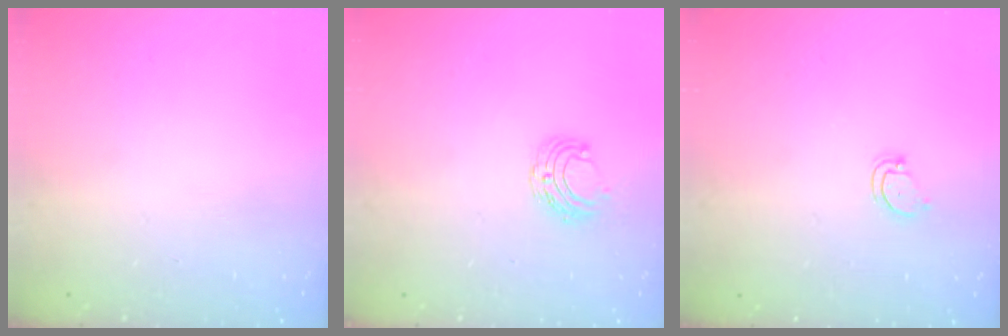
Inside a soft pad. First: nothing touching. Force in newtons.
{"total": 6.5, "press": 6.5, "slide": 0.6}
{"total": 2.8, "press": 2.8, "slide": 0.2}